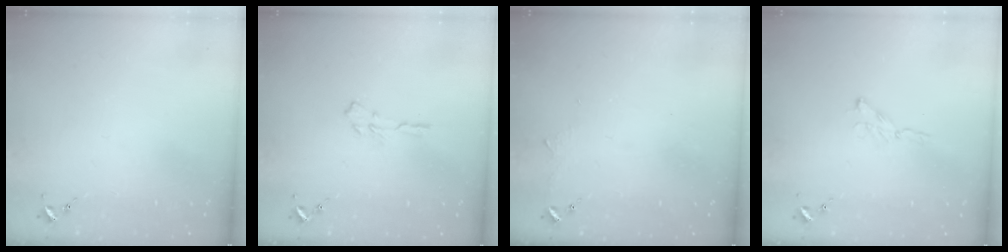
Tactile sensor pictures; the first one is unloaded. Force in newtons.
{"total": 3.6, "press": 3.6, "slide": 0.4}
{"total": 3.5, "press": 3.5, "slide": 0.4}
{"total": 2.9, "press": 2.9, "slide": 0.3}